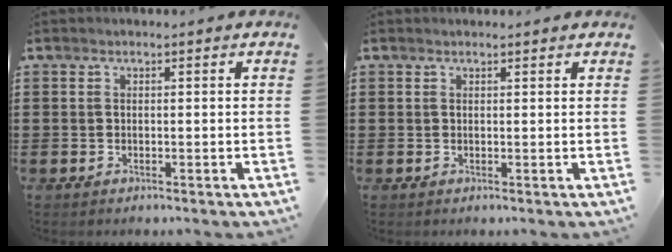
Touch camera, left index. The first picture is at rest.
{"total": 0.6, "force": [0.6, 0.1, 0.2], "torque": [-0.007, -0.001, 0.012]}